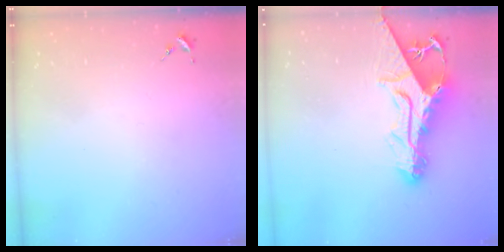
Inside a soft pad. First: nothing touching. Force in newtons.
{"total": 17.6, "press": 17.5, "slide": 1.7}